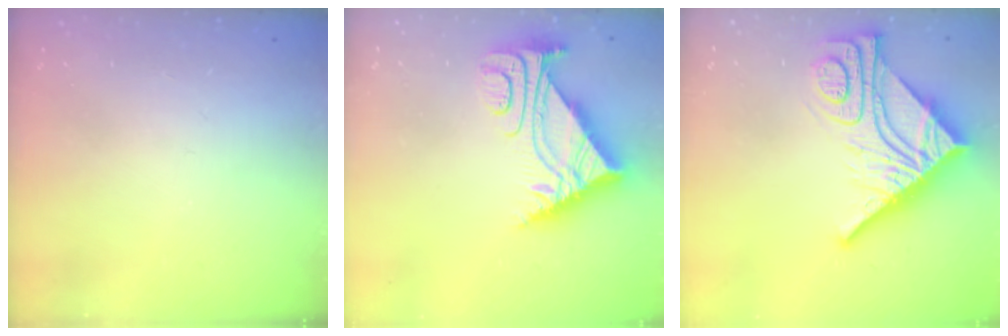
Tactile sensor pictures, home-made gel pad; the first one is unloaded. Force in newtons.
{"total": 10.8, "press": 10.7, "slide": 0.9}
{"total": 17.5, "press": 17.4, "slide": 1.6}